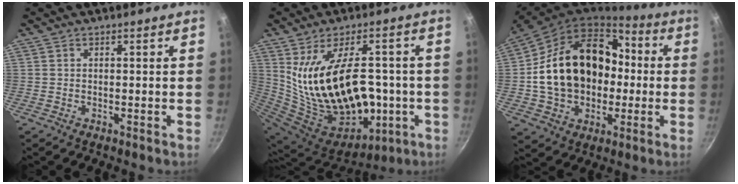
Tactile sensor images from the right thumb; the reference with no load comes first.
{"total": 27.3, "force": [-0.5, 16.2, 21.9], "torque": [-0.369, -0.012, 0.030]}
{"total": 23.4, "force": [0.4, 17.6, 15.4], "torque": [-0.246, 0.052, 0.015]}